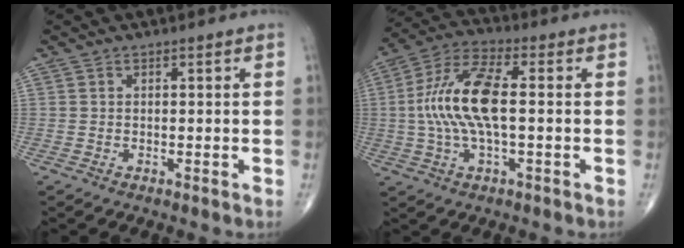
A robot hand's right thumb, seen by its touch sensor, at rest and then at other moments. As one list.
[{"total": 13.7, "force": [0.1, 5.1, 12.7], "torque": [-0.275, 0.026, -0.002]}]